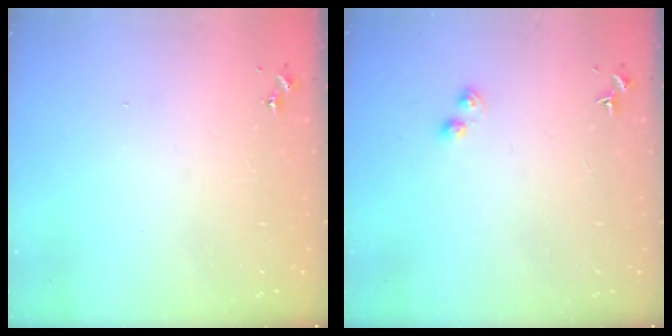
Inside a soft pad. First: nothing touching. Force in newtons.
{"total": 2.8, "press": 2.8, "slide": 0.4}